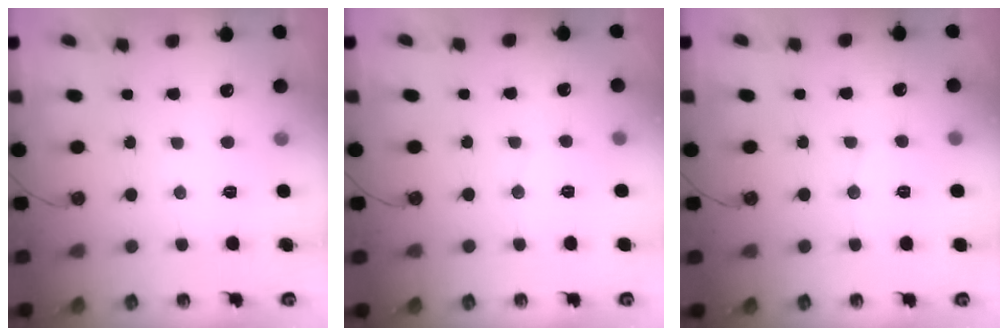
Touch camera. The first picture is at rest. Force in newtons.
{"total": 2.6, "press": 2.6, "slide": 0.2}
{"total": 4.7, "press": 4.7, "slide": 0.5}